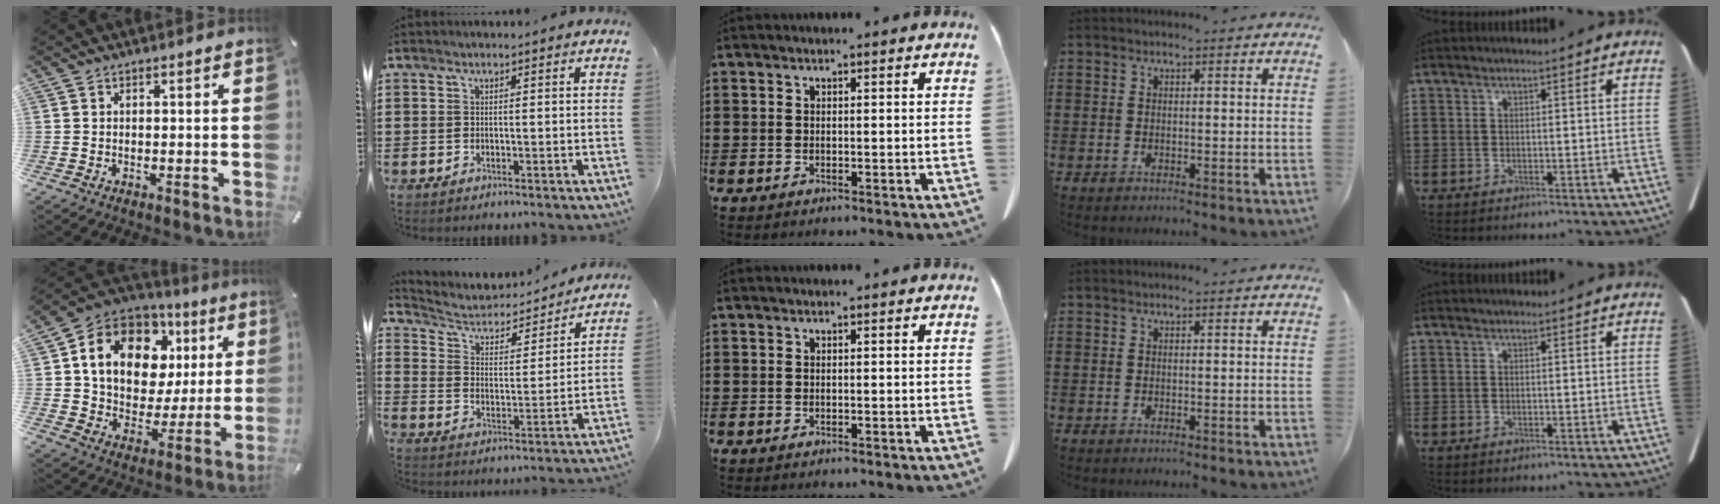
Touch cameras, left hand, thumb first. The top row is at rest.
{"thumb": {"total": 16.9, "force": [6.6, 12.2, 9.6], "torque": [-0.164, -0.031, 0.124]}, "index": {"total": 4.5, "force": [3.9, 1.6, 1.3], "torque": [-0.049, -0.029, 0.059]}}